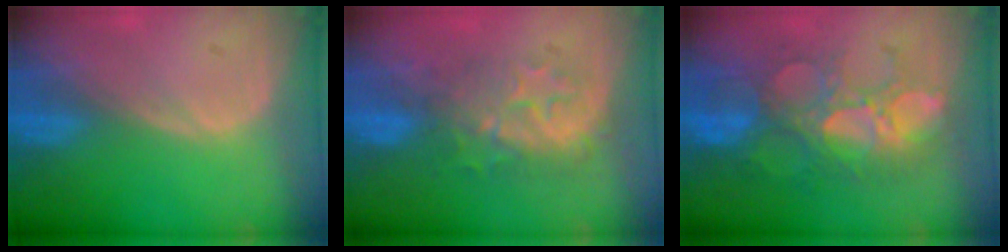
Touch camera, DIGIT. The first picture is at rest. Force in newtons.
{"total": 7.9, "press": 7.8, "slide": 1.4}
{"total": 10.8, "press": 9.9, "slide": 4.4}